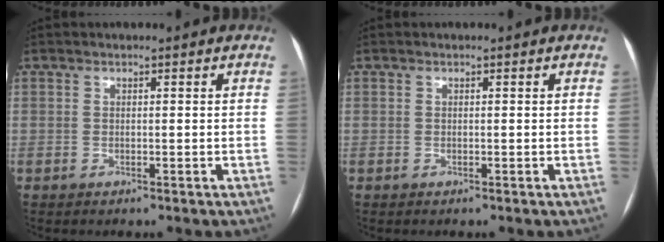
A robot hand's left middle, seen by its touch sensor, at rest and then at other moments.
{"total": 0.0}